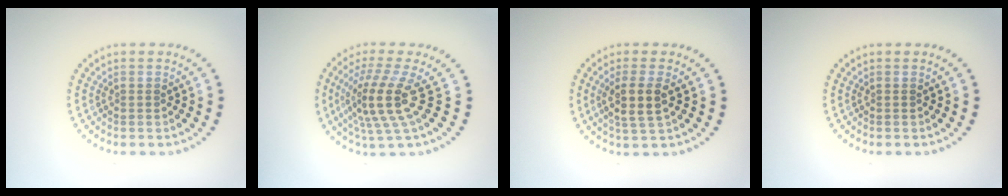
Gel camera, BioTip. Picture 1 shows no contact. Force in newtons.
{"total": 4.6, "press": 3.4, "slide": 3.1}
{"total": 2.9, "press": 2.5, "slide": 1.5}
{"total": 0.0}